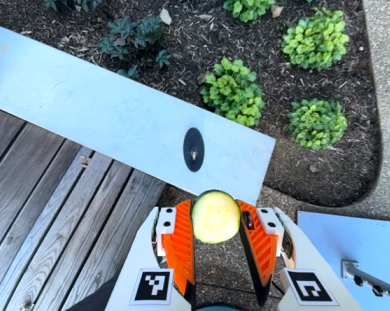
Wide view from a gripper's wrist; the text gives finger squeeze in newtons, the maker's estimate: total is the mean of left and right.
{"total": 11.8, "left": 12.2, "right": 11.4}